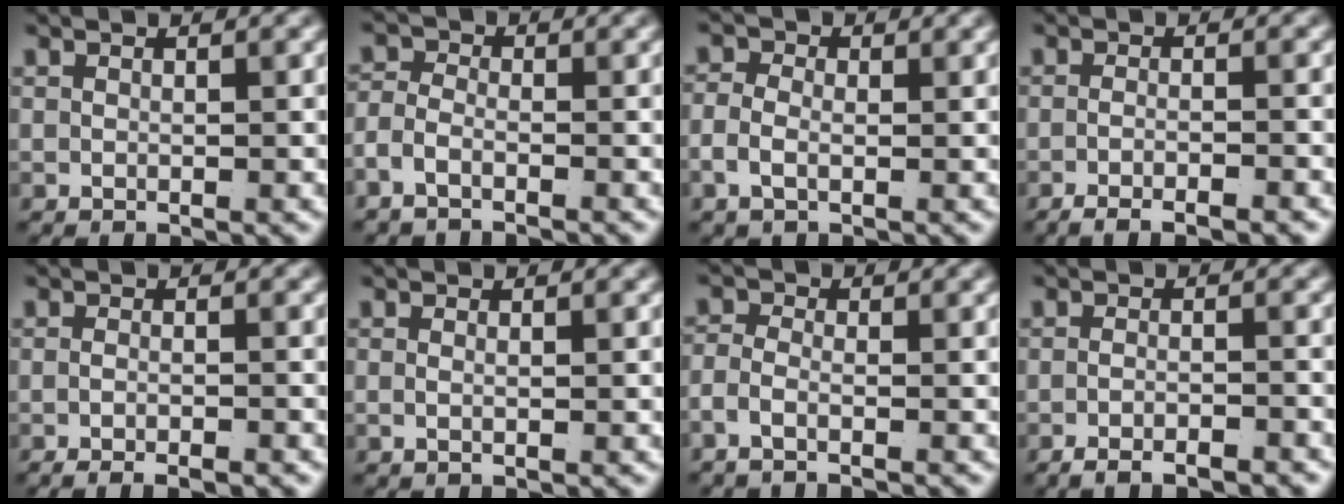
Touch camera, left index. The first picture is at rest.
{"total": 2.6, "force": [-2.1, 1.1, 0.9], "torque": [-0.028, -0.016, -0.033]}
{"total": 1.8, "force": [-0.6, 1.2, 1.2], "torque": [-0.039, -0.012, -0.008]}
{"total": 3.7, "force": [-3.4, 0.5, 1.5], "torque": [-0.026, -0.009, -0.051]}
{"total": 2.7, "force": [-2.3, 0.2, 1.3], "torque": [-0.023, -0.006, -0.035]}
{"total": 0.6, "force": [-0.1, -0.1, 0.6], "torque": [-0.014, -0.006, 0.002]}
{"total": 2.3, "force": [-1.8, 0.8, 1.2], "torque": [-0.036, -0.012, -0.029]}
{"total": 3.3, "force": [-3.1, 0.4, 1.0], "torque": [-0.014, -0.008, -0.049]}